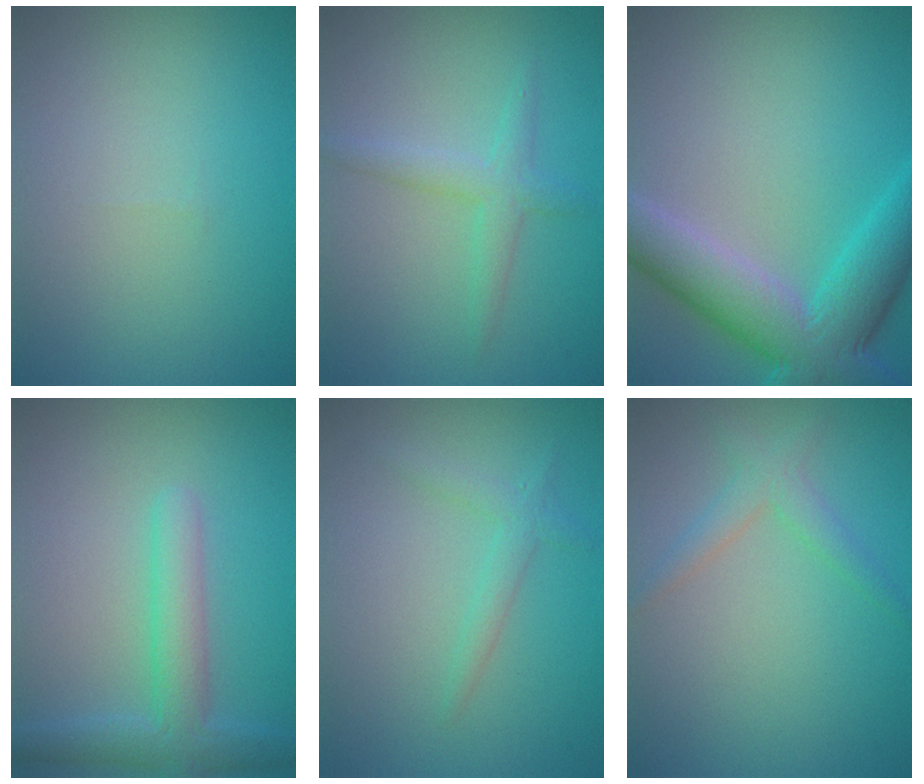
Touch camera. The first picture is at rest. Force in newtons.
{"total": 2.2, "press": 2.2, "slide": 0.1}
{"total": 8.6, "press": 8.6, "slide": 0.4}
{"total": 4.0, "press": 4.0, "slide": 0.2}
{"total": 1.7, "press": 1.7, "slide": 0.1}
{"total": 2.1, "press": 2.1, "slide": 0.1}